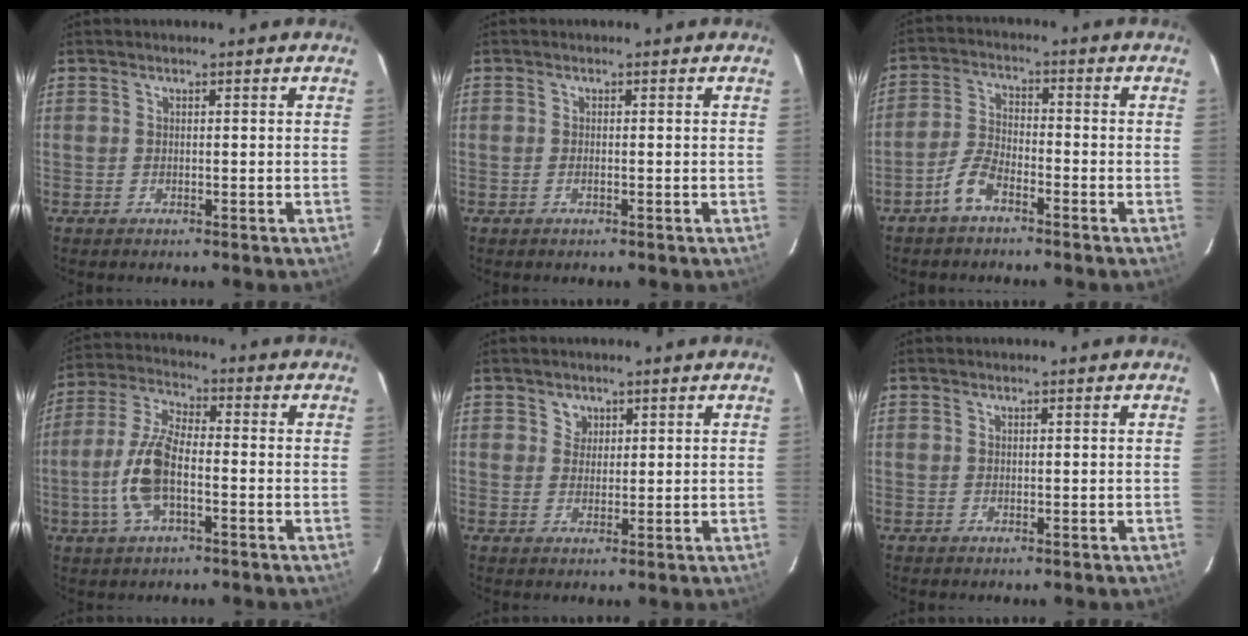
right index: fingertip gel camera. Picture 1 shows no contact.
{"total": 0.7, "force": [-0.3, 0.2, 0.7], "torque": [-0.014, 0.001, -0.005]}
{"total": 5.5, "force": [-3.9, 2.0, 3.3], "torque": [-0.078, 0.010, -0.080]}
{"total": 11.0, "force": [-3.0, 4.3, 9.7], "torque": [-0.212, 0.006, -0.061]}
{"total": 2.4, "force": [1.3, 2.0, 0.0], "torque": [0.011, 0.011, 0.021]}
{"total": 0.0}